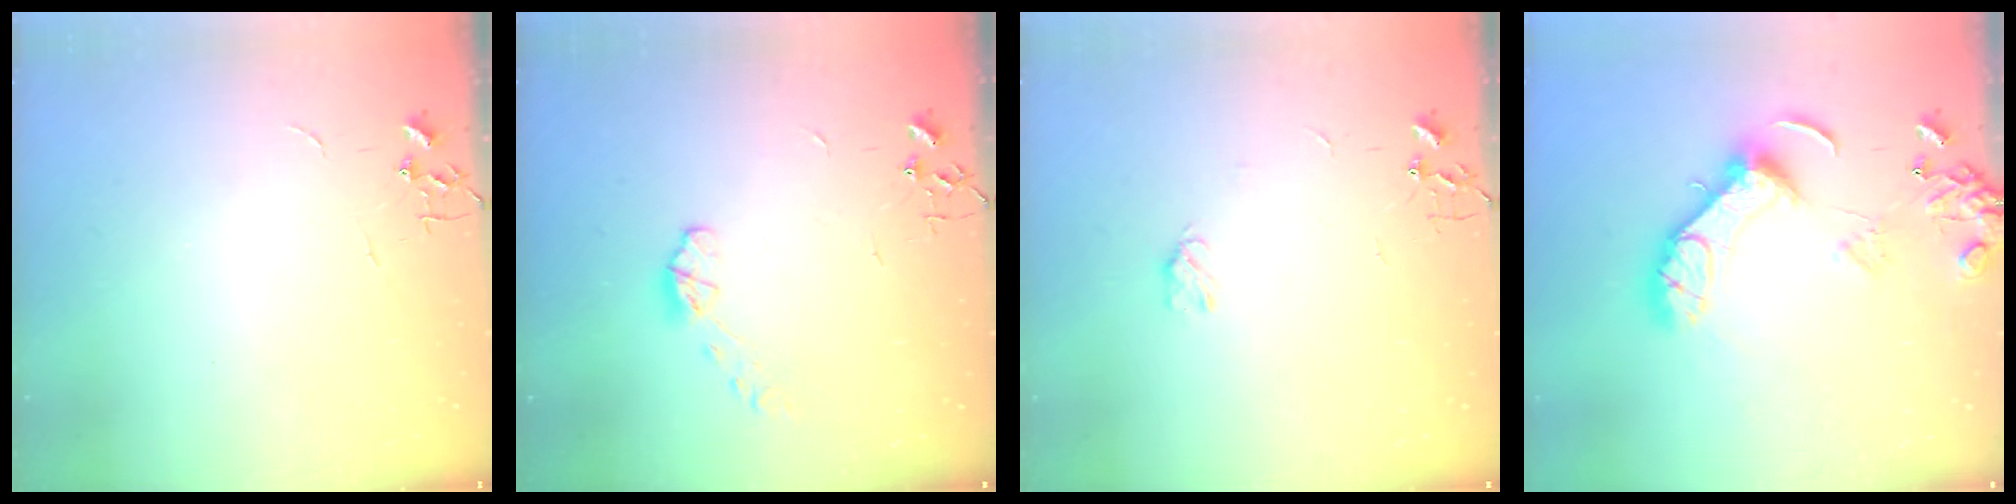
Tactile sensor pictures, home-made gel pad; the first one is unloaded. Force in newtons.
{"total": 5.7, "press": 5.7, "slide": 0.2}
{"total": 2.5, "press": 2.5, "slide": 0.5}
{"total": 13.8, "press": 13.7, "slide": 1.3}